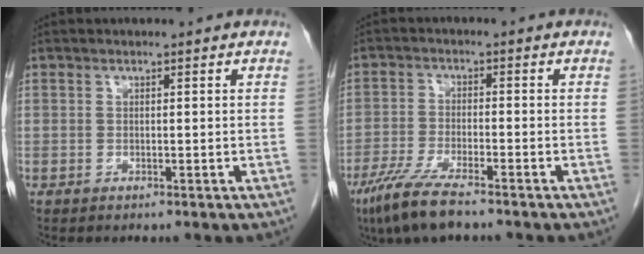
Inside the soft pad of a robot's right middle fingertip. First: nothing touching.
{"total": 7.9, "force": [-5.8, 0.9, 5.4], "torque": [-0.107, -0.020, -0.102]}